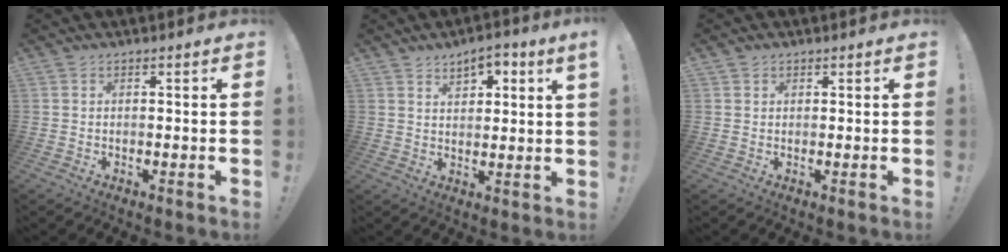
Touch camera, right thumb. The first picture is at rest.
{"total": 5.5, "force": [3.7, 1.8, 3.7], "torque": [-0.047, -0.011, 0.060]}
{"total": 1.0, "force": [0.7, 0.7, 0.1], "torque": [0.004, -0.001, 0.013]}